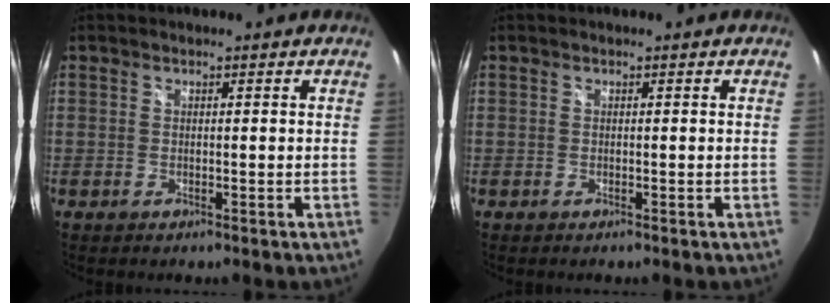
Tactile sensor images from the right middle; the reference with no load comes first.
{"total": 0.0}